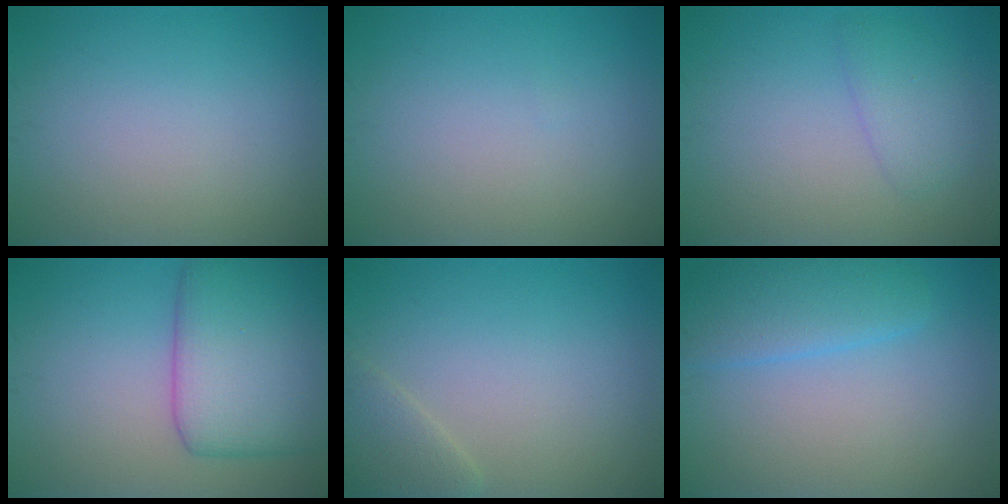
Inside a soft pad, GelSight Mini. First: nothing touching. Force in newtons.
{"total": 0.0}
{"total": 2.2, "press": 2.2, "slide": 0.1}
{"total": 8.3, "press": 8.3, "slide": 0.2}
{"total": 2.0, "press": 2.0, "slide": 0.2}
{"total": 2.7, "press": 2.7, "slide": 0.0}